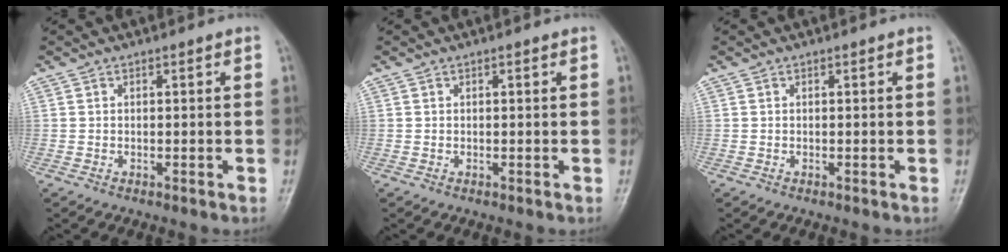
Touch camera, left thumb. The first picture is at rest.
{"total": 0.0}
{"total": 0.0}